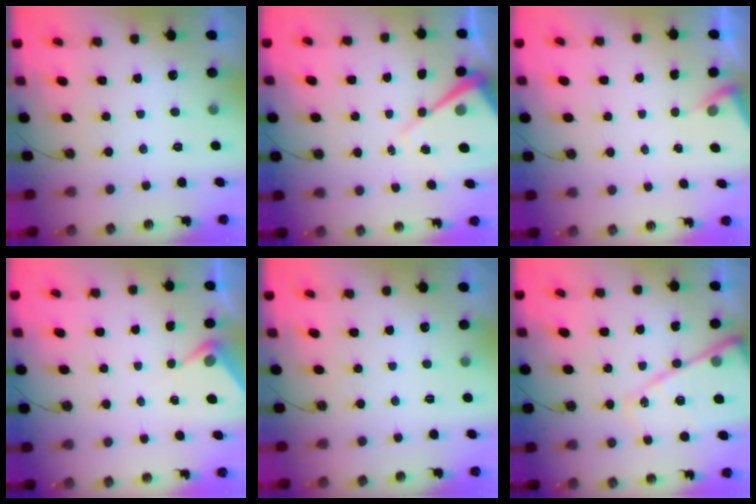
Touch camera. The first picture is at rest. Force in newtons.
{"total": 10.6, "press": 10.6, "slide": 0.9}
{"total": 3.0, "press": 3.0, "slide": 0.5}
{"total": 4.1, "press": 4.1, "slide": 0.5}
{"total": 0.0}
{"total": 19.3, "press": 19.2, "slide": 2.1}